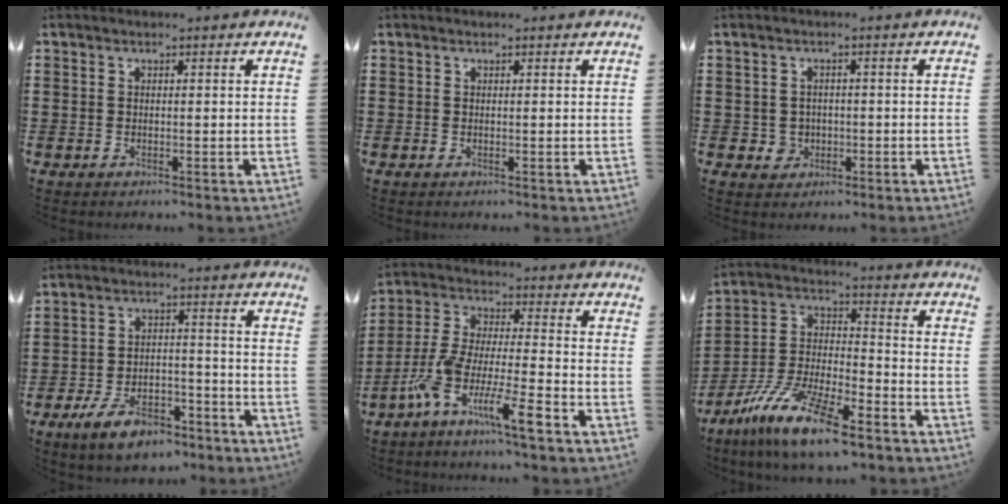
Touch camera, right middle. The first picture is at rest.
{"total": 0.0}
{"total": 2.4, "force": [-0.5, 2.3, 0.5], "torque": [-0.019, 0.005, -0.014]}
{"total": 7.7, "force": [-5.9, 2.9, 4.0], "torque": [-0.076, 0.016, -0.111]}
{"total": 9.9, "force": [-7.1, 0.7, 6.9], "torque": [-0.167, -0.020, -0.149]}
{"total": 12.4, "force": [-9.6, 1.9, 7.6], "torque": [-0.161, 0.017, -0.187]}